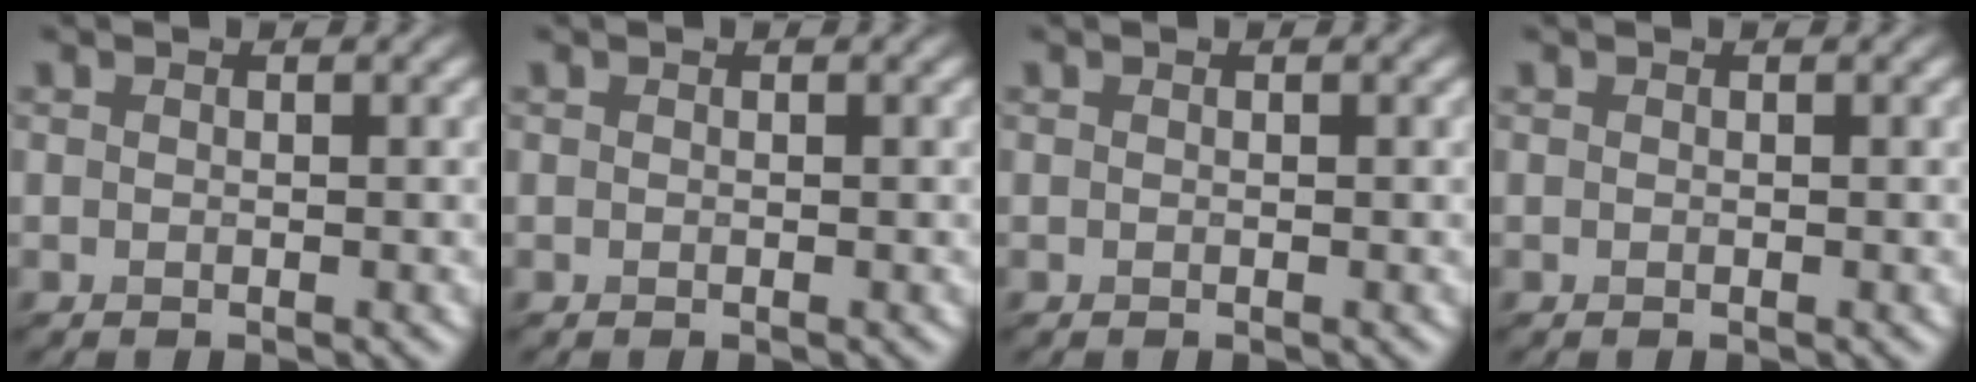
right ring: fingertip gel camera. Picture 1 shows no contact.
{"total": 0.0}
{"total": 0.0}
{"total": 0.0}